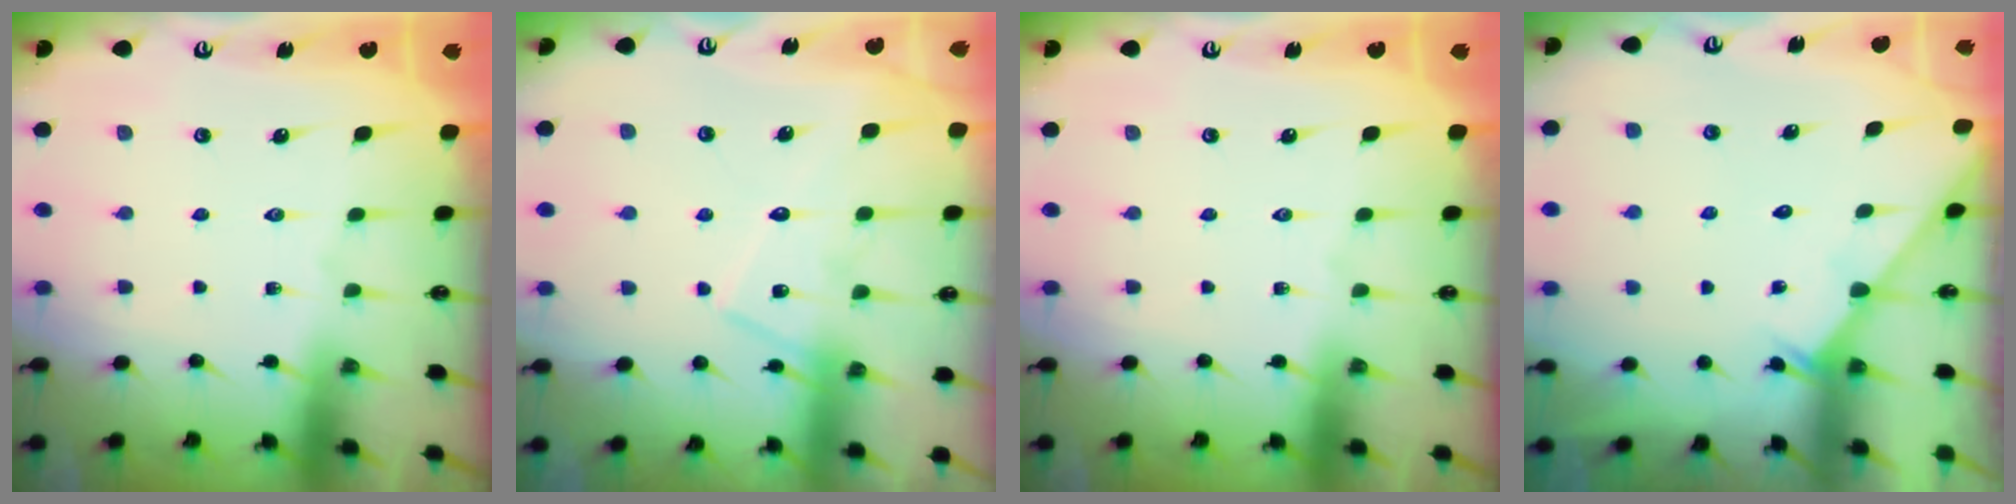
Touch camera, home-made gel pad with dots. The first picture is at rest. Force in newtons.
{"total": 12.6, "press": 12.5, "slide": 0.8}
{"total": 0.0}
{"total": 2.6, "press": 2.5, "slide": 0.3}